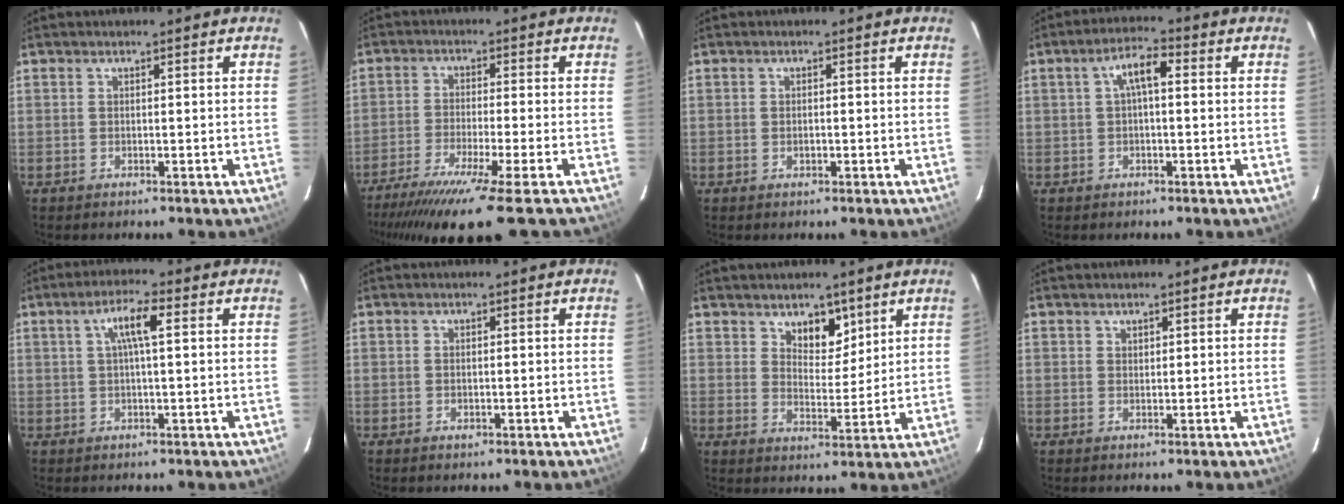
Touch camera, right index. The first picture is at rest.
{"total": 13.7, "force": [-10.8, -0.8, 8.4], "torque": [-0.179, -0.043, -0.182]}
{"total": 0.9, "force": [-0.2, 0.6, 0.5], "torque": [-0.008, 0.000, -0.003]}
{"total": 4.8, "force": [0.6, 1.8, 4.4], "torque": [-0.083, 0.017, 0.013]}
{"total": 5.4, "force": [1.4, 0.7, 5.2], "torque": [-0.099, 0.009, 0.027]}
{"total": 0.9, "force": [-0.1, 0.6, 0.7], "torque": [-0.012, 0.001, -0.001]}
{"total": 6.0, "force": [4.0, 3.5, 2.8], "torque": [-0.030, -0.010, 0.066]}
{"total": 0.8, "force": [0.6, 0.6, 0.0], "torque": [0.000, 0.002, 0.011]}